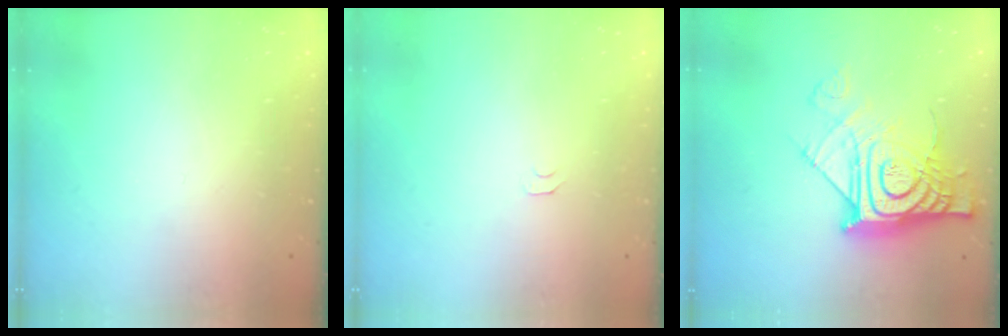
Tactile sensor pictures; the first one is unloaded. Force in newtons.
{"total": 5.1, "press": 5.1, "slide": 0.5}
{"total": 15.9, "press": 15.7, "slide": 1.9}